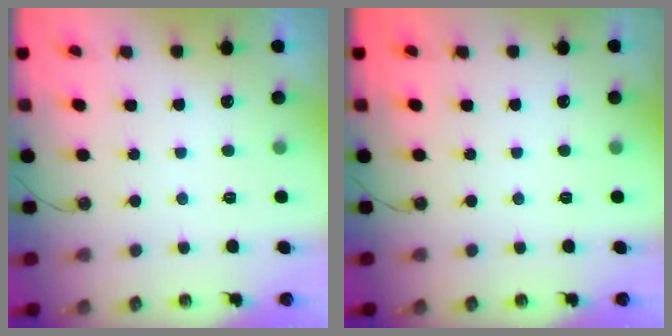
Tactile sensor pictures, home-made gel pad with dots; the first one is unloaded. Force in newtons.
{"total": 0.0}